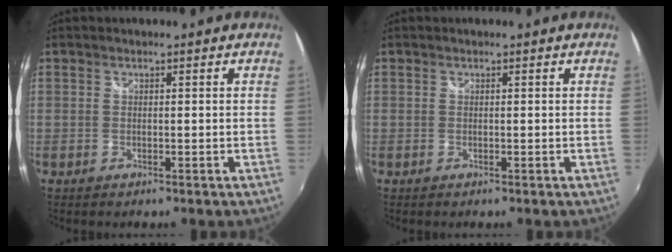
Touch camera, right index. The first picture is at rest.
{"total": 0.0}